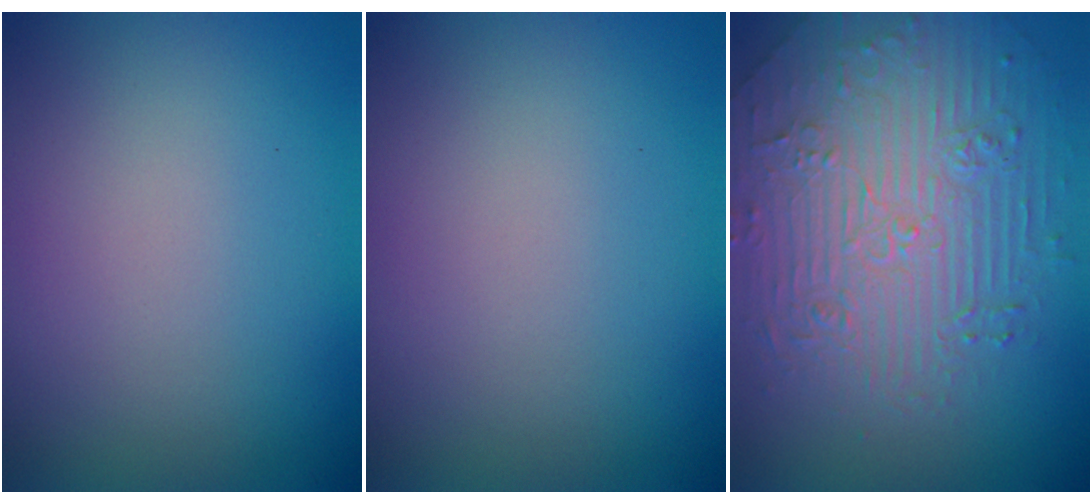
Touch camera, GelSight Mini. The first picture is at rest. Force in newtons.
{"total": 0.0}
{"total": 5.3, "press": 5.0, "slide": 1.6}